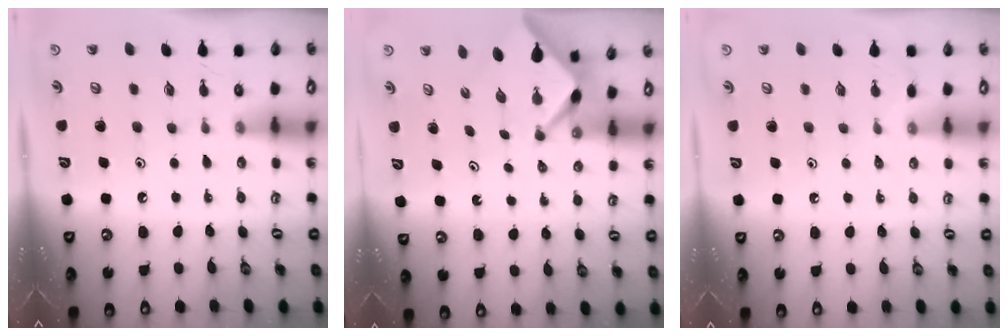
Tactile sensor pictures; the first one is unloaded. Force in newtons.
{"total": 2.5, "press": 2.5, "slide": 0.3}
{"total": 2.9, "press": 2.9, "slide": 0.6}